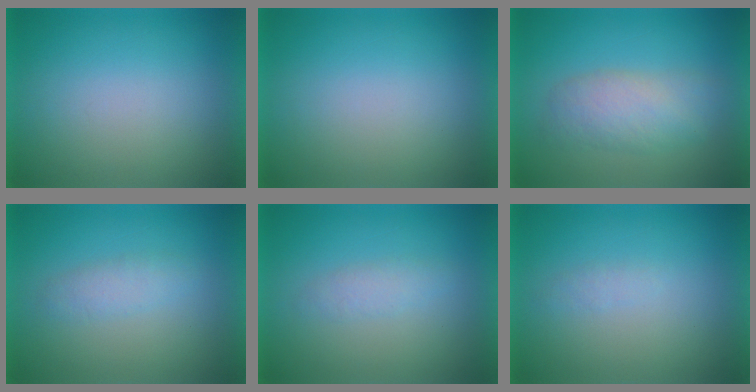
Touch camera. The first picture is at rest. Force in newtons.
{"total": 0.0}
{"total": 4.2}
{"total": 2.3}
{"total": 1.9}
{"total": 1.2}